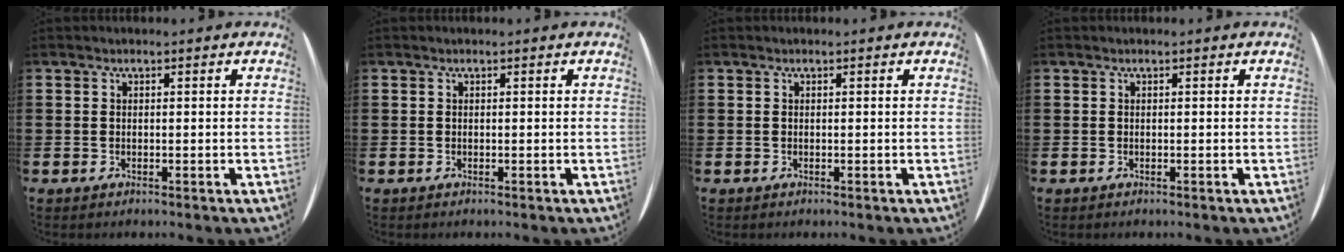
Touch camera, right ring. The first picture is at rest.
{"total": 0.0}
{"total": 0.0}
{"total": 0.0}